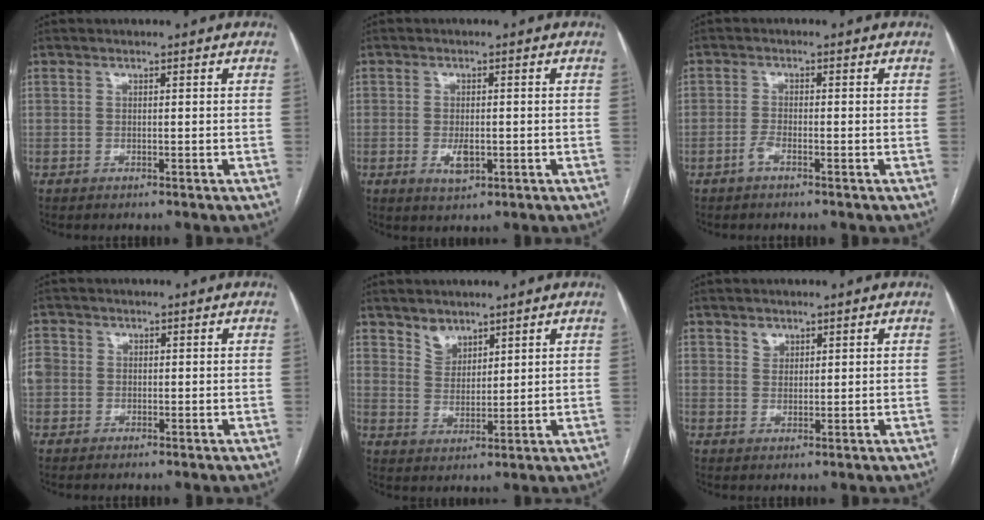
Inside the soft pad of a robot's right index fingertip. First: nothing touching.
{"total": 3.1, "force": [-0.9, 1.3, 2.7], "torque": [-0.051, -0.003, -0.009]}
{"total": 1.7, "force": [-1.2, 0.2, 1.2], "torque": [-0.028, 0.000, -0.025]}
{"total": 5.0, "force": [0.0, 4.6, 1.9], "torque": [-0.064, 0.022, 0.005]}
{"total": 3.9, "force": [3.1, 2.2, 0.8], "torque": [-0.014, -0.002, 0.063]}
{"total": 1.5, "force": [1.0, 1.0, 0.3], "torque": [-0.001, -0.002, 0.017]}